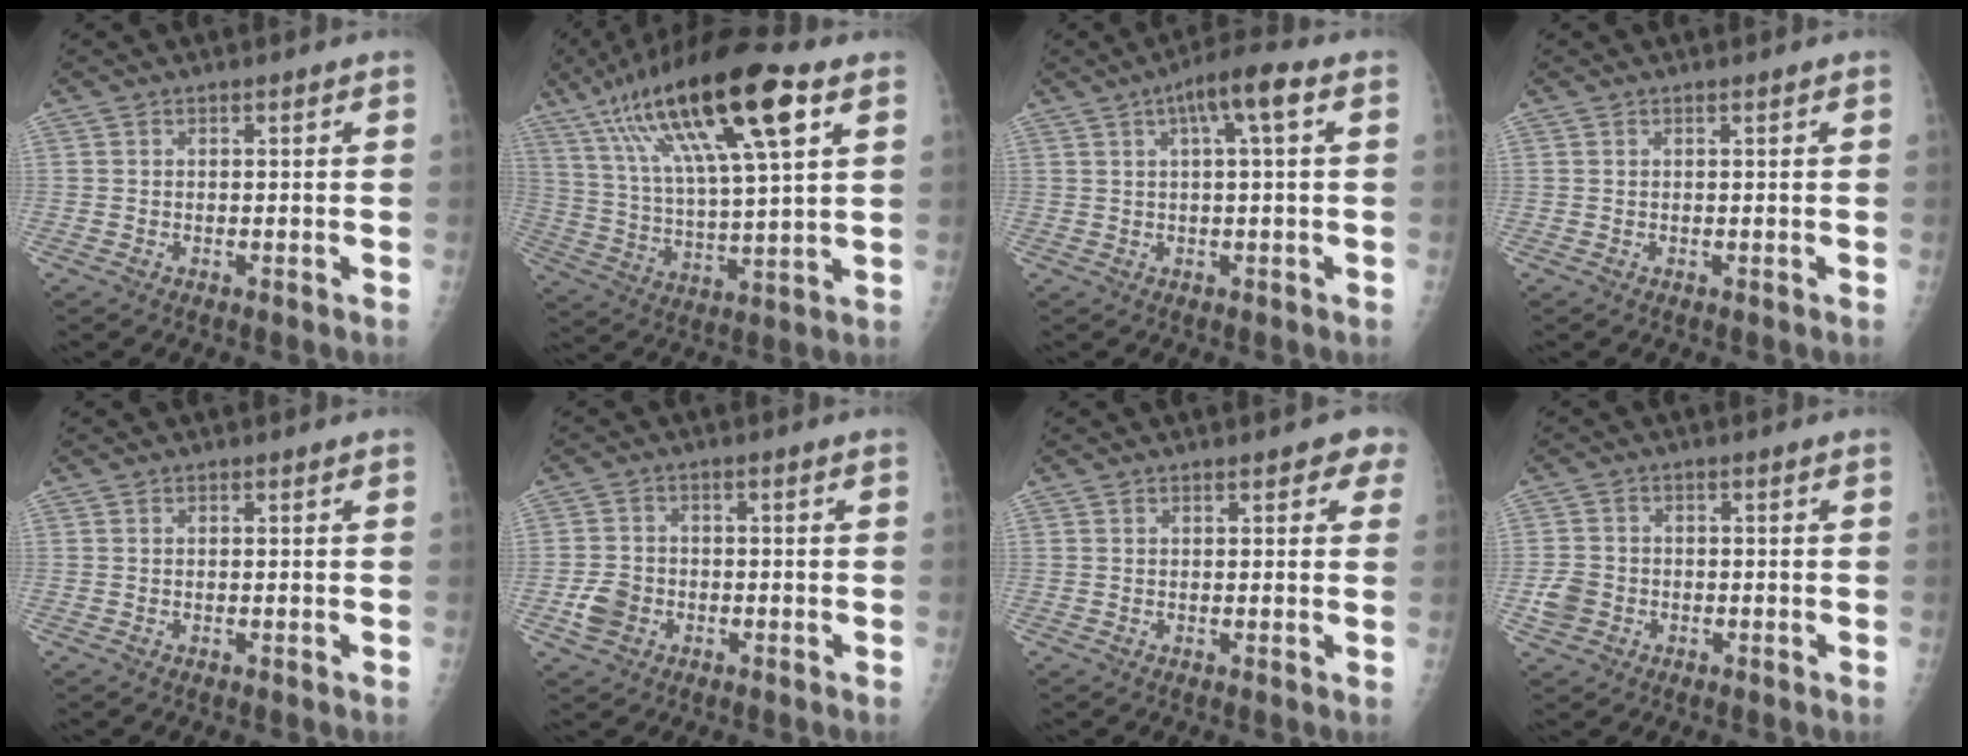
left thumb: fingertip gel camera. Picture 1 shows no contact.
{"total": 23.8, "force": [11.6, 5.7, 19.9], "torque": [-0.358, -0.005, 0.203]}
{"total": 6.6, "force": [2.1, 1.0, 6.2], "torque": [-0.109, 0.022, 0.030]}
{"total": 0.0}
{"total": 0.0}
{"total": 4.5, "force": [-1.8, 3.6, 2.0], "torque": [-0.031, 0.013, -0.034]}
{"total": 3.6, "force": [2.0, 1.7, 2.4], "torque": [-0.004, -0.002, 0.016]}
{"total": 4.0, "force": [-1.5, 3.5, 1.4], "torque": [-0.024, 0.013, -0.027]}